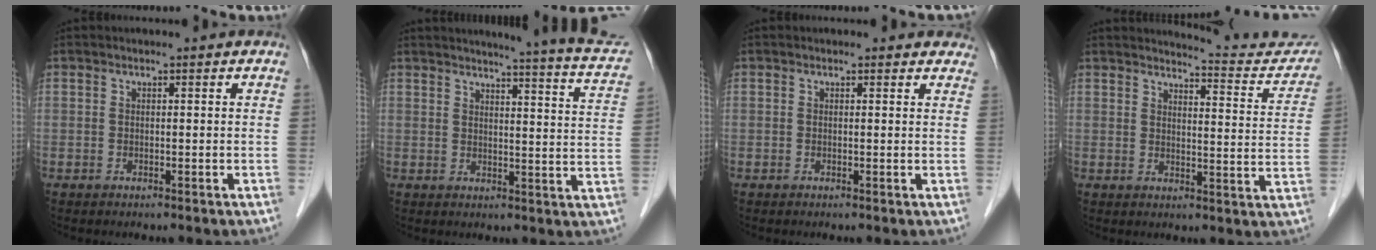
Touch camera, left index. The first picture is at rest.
{"total": 15.6, "force": [14.1, 0.5, 6.8], "torque": [-0.079, -0.056, 0.140]}
{"total": 2.7, "force": [2.3, 1.5, 0.3], "torque": [0.012, -0.004, 0.006]}
{"total": 12.0, "force": [11.8, 1.4, 1.7], "torque": [-0.001, -0.052, 0.118]}